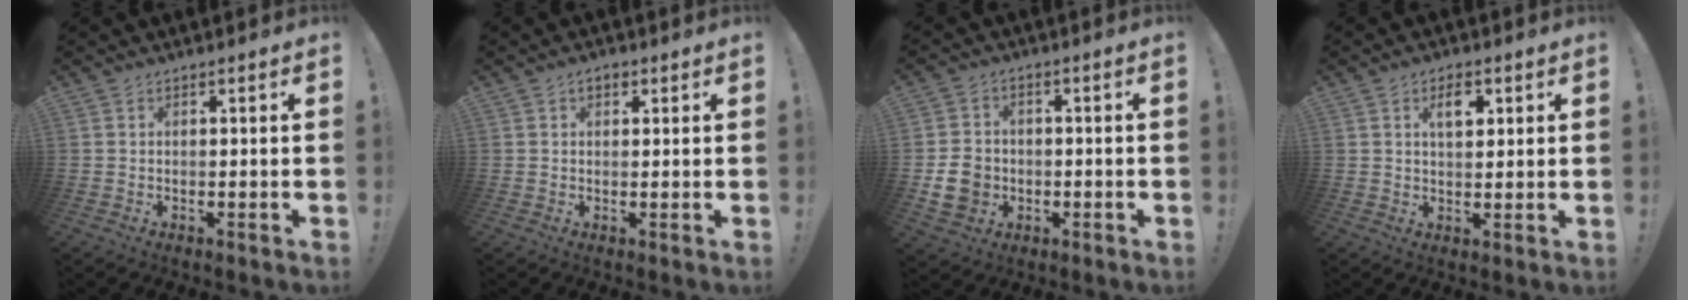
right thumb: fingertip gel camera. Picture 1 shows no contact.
{"total": 2.3, "force": [1.0, 1.6, 1.4], "torque": [-0.019, 0.002, 0.017]}
{"total": 9.4, "force": [-2.1, 8.0, 4.5], "torque": [-0.069, 0.015, -0.033]}
{"total": 5.4, "force": [2.2, 3.1, 3.9], "torque": [-0.044, -0.005, 0.031]}